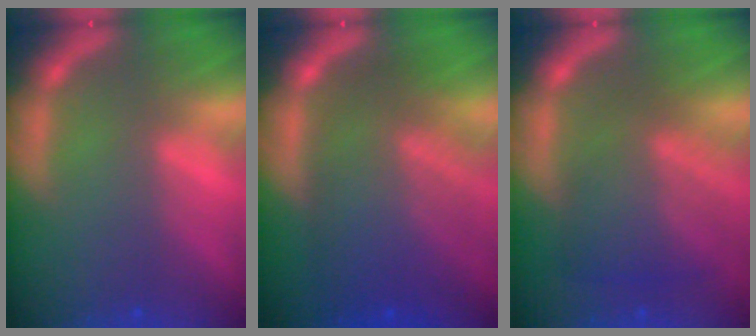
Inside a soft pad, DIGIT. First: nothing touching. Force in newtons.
{"total": 9.5}
{"total": 6.5}